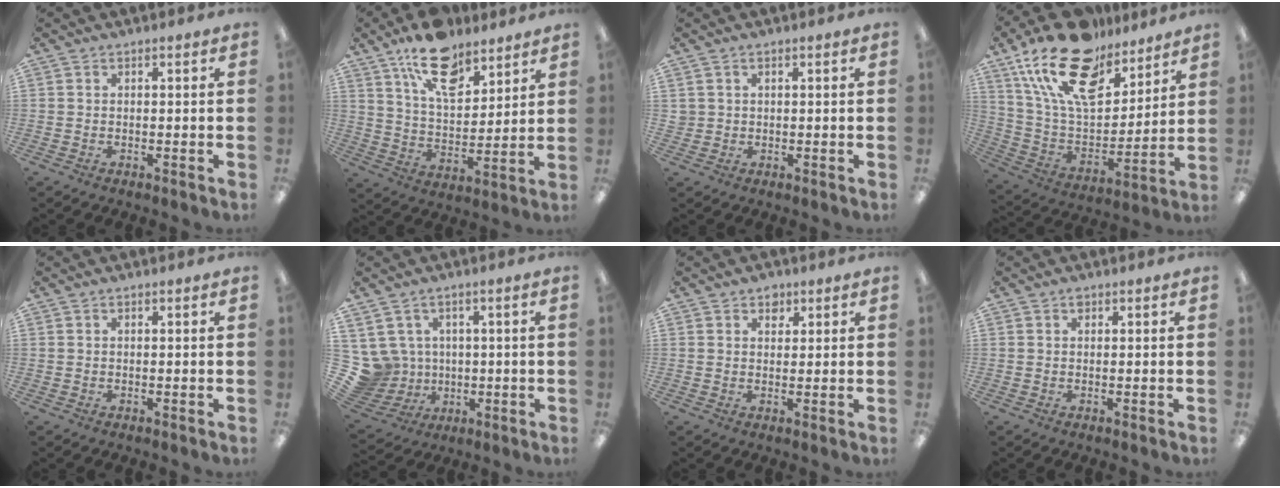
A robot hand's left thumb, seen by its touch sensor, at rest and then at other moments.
{"total": 15.0, "force": [10.1, 7.5, 8.1], "torque": [-0.129, -0.046, 0.181]}
{"total": 1.6, "force": [0.6, 1.5, 0.3], "torque": [-0.009, 0.003, 0.010]}
{"total": 22.6, "force": [15.1, 11.3, 12.4], "torque": [-0.240, -0.087, 0.272]}
{"total": 0.0}
{"total": 9.7, "force": [0.9, 9.4, 2.5], "torque": [-0.105, -0.006, 0.027]}
{"total": 2.6, "force": [1.7, 1.8, 0.8], "torque": [0.006, -0.007, 0.027]}
{"total": 0.8, "force": [0.5, 0.5, 0.4], "torque": [-0.001, 0.000, 0.006]}